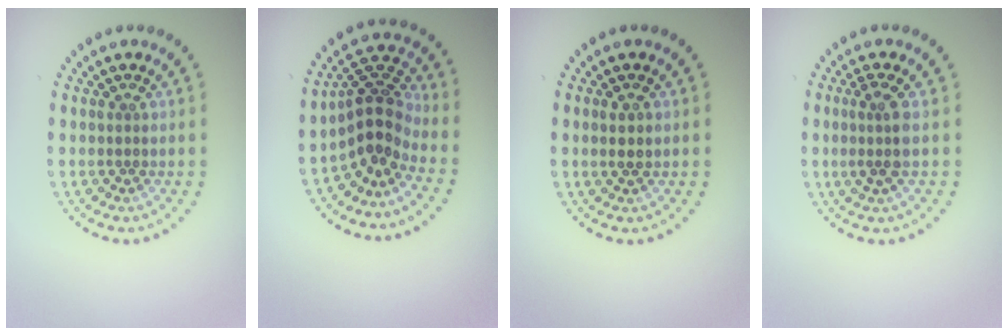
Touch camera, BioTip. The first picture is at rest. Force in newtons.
{"total": 4.1, "press": 2.9, "slide": 2.9}
{"total": 1.1, "press": 1.1, "slide": 0.3}
{"total": 2.3, "press": 1.8, "slide": 1.4}